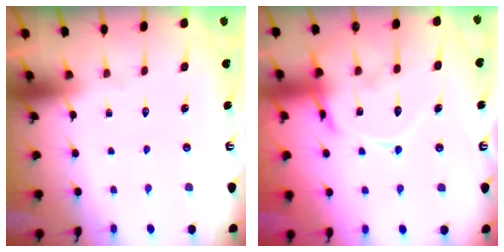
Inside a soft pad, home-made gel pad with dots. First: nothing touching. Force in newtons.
{"total": 14.9, "press": 14.8, "slide": 1.3}